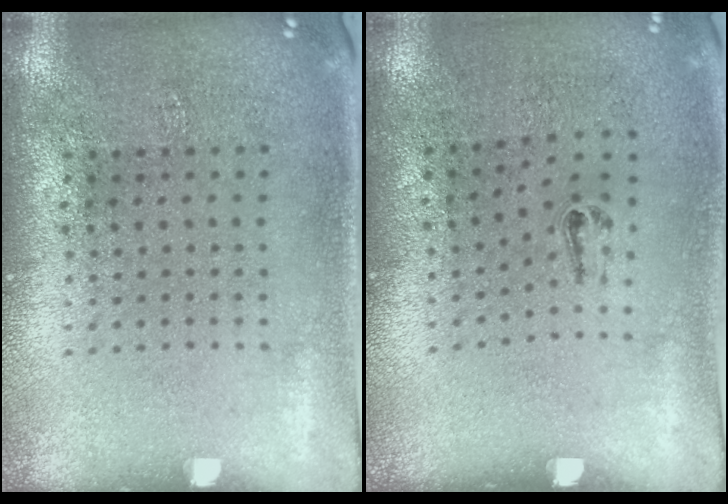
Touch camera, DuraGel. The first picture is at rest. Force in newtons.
{"total": 0.5, "press": 0.3, "slide": 0.5}